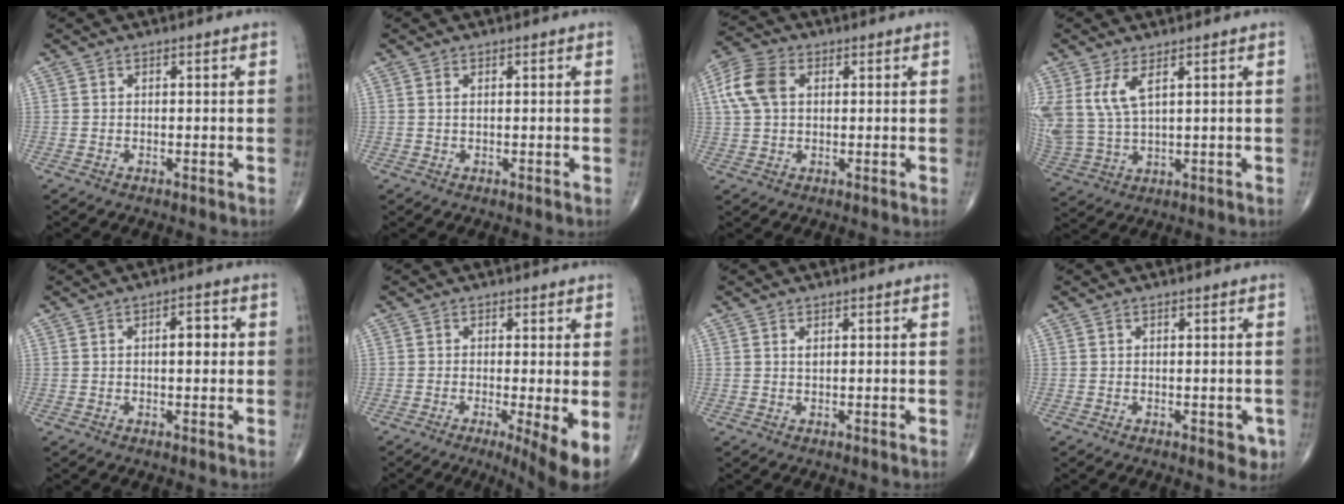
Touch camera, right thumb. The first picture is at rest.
{"total": 0.6, "force": [0.2, 0.2, 0.5], "torque": [-0.017, 0.004, 0.006]}
{"total": 8.4, "force": [1.9, 5.6, 6.0], "torque": [-0.133, 0.016, 0.033]}
{"total": 8.7, "force": [3.6, 3.7, 7.0], "torque": [-0.166, -0.012, 0.087]}
{"total": 3.9, "force": [0.4, 1.7, 3.4], "torque": [-0.043, 0.004, 0.004]}
{"total": 7.0, "force": [-2.0, 1.0, 6.7], "torque": [-0.103, -0.022, -0.036]}
{"total": 0.7, "force": [0.3, 0.3, 0.5], "torque": [-0.010, 0.001, 0.007]}
{"total": 2.5, "force": [-0.7, 1.5, 1.9], "torque": [-0.001, 0.001, -0.007]}